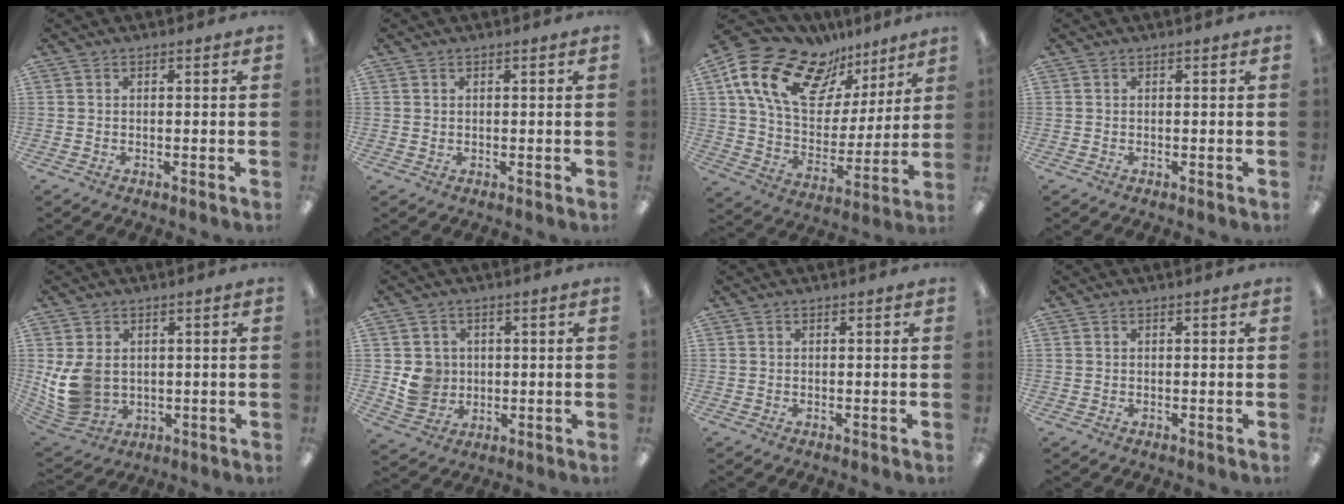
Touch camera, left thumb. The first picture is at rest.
{"total": 0.6, "force": [0.4, 0.5, 0.1], "torque": [-0.002, 0.003, 0.007]}
{"total": 20.2, "force": [11.5, 12.1, 11.5], "torque": [-0.215, -0.052, 0.208]}
{"total": 0.0}
{"total": 10.7, "force": [0.5, 8.5, 6.4], "torque": [-0.156, 0.005, 0.016]}
{"total": 6.3, "force": [0.8, 6.0, 1.8], "torque": [-0.023, 0.008, 0.019]}
{"total": 0.0}
{"total": 0.0}